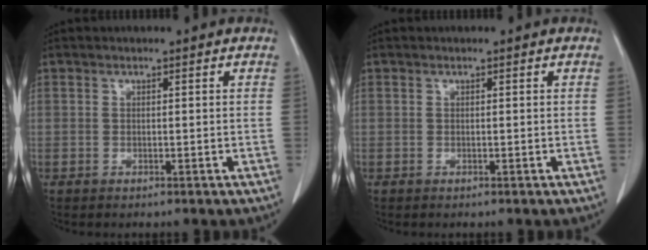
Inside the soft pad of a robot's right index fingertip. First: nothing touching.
{"total": 0.0}